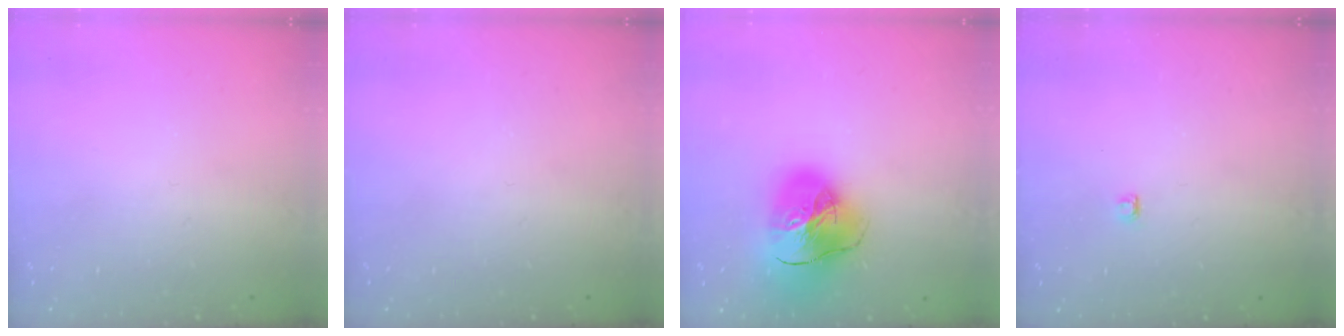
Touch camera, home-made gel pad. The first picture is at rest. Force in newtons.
{"total": 0.0}
{"total": 20.3, "press": 20.2, "slide": 2.2}
{"total": 2.8, "press": 2.7, "slide": 0.3}